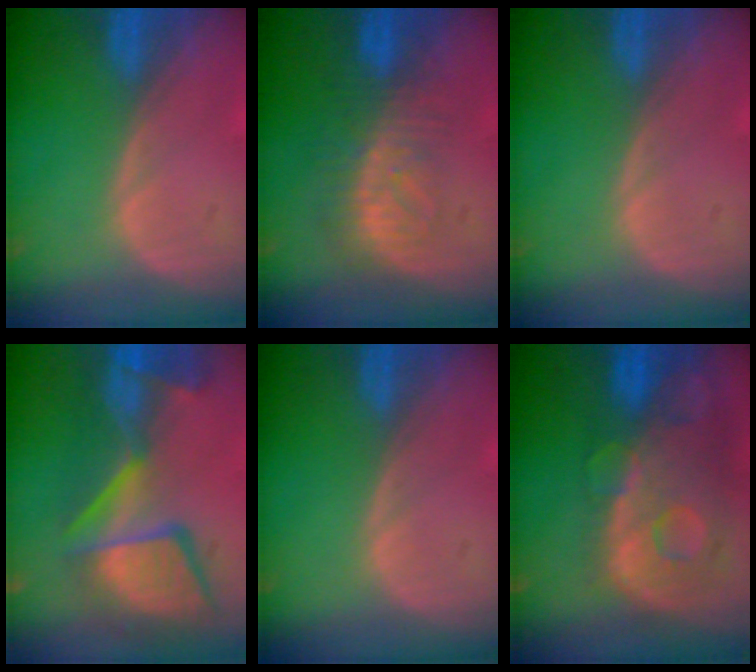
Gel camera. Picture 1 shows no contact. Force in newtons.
{"total": 8.3, "press": 7.2, "slide": 4.1}
{"total": 0.0}
{"total": 13.2, "press": 11.2, "slide": 6.9}
{"total": 0.0}
{"total": 12.5, "press": 10.3, "slide": 7.0}